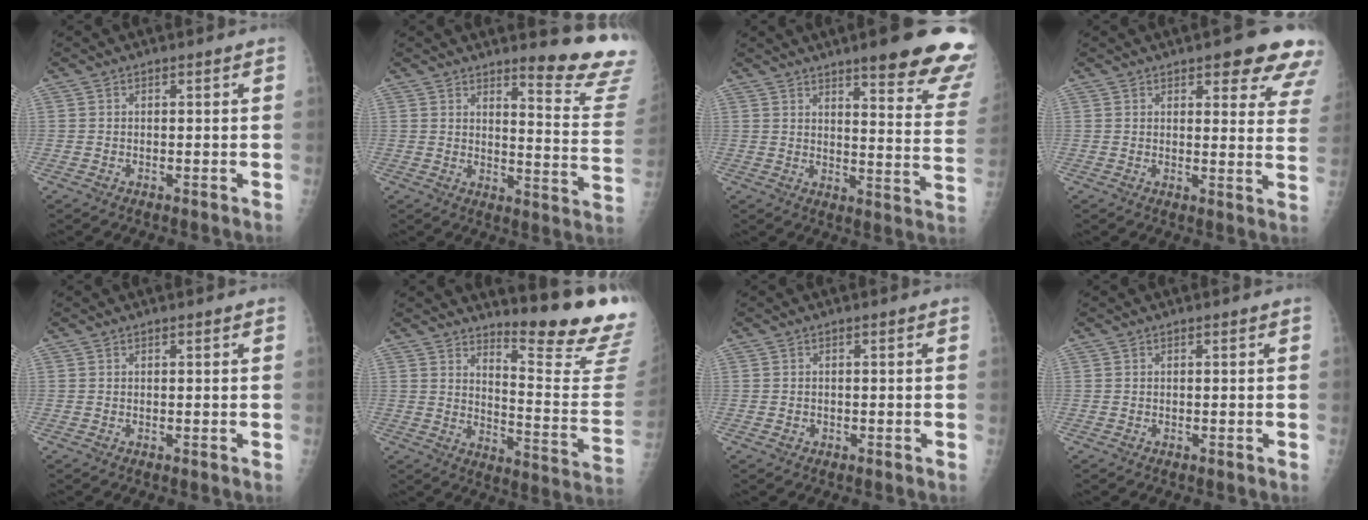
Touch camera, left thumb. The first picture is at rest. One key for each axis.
{"total": 13.5, "fx": 12.3, "fy": 1.1, "fz": 5.7, "tx": -0.048, "ty": -0.149, "tz": 0.136}
{"total": 20.1, "fx": 14.5, "fy": 3.3, "fz": 13.5, "tx": -0.144, "ty": -0.078, "tz": 0.173}
{"total": 12.9, "fx": 8.8, "fy": 4.3, "fz": 8.5, "tx": -0.054, "ty": -0.040, "tz": 0.087}
{"total": 0.0}
{"total": 16.7, "fx": 15.0, "fy": 0.2, "fz": 7.3, "tx": -0.084, "ty": -0.191, "tz": 0.195}
{"total": 0.9, "fx": -0.5, "fy": 0.8, "fz": 0.1, "tx": 0.004, "ty": 0.005, "tz": -0.005}
{"total": 0.0}